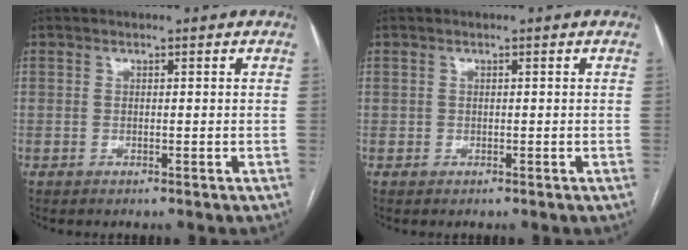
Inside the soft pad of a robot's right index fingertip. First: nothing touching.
{"total": 0.0}